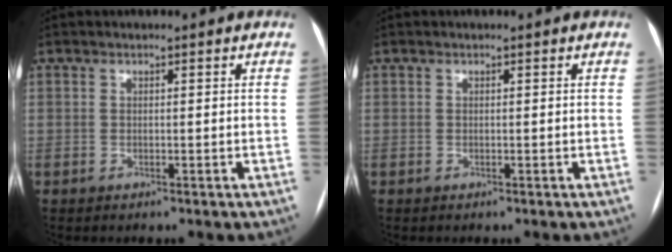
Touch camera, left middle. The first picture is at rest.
{"total": 0.0}